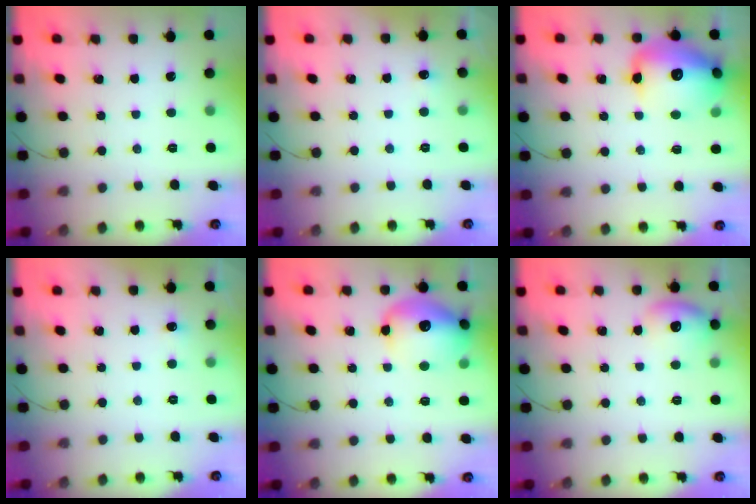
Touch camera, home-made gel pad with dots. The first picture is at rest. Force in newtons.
{"total": 3.4, "press": 3.3, "slide": 1.0}
{"total": 18.4, "press": 18.2, "slide": 2.9}
{"total": 3.4, "press": 3.3, "slide": 1.0}
{"total": 15.6, "press": 15.4, "slide": 2.2}
{"total": 9.4, "press": 9.3, "slide": 1.3}